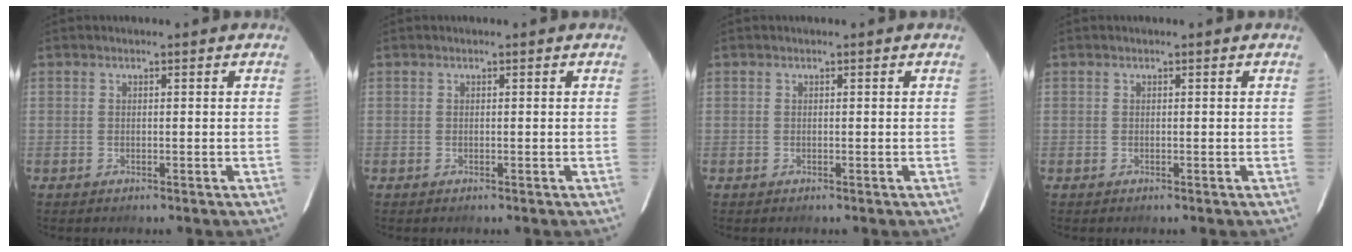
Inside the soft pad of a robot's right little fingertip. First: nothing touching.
{"total": 0.0}
{"total": 0.0}
{"total": 0.0}